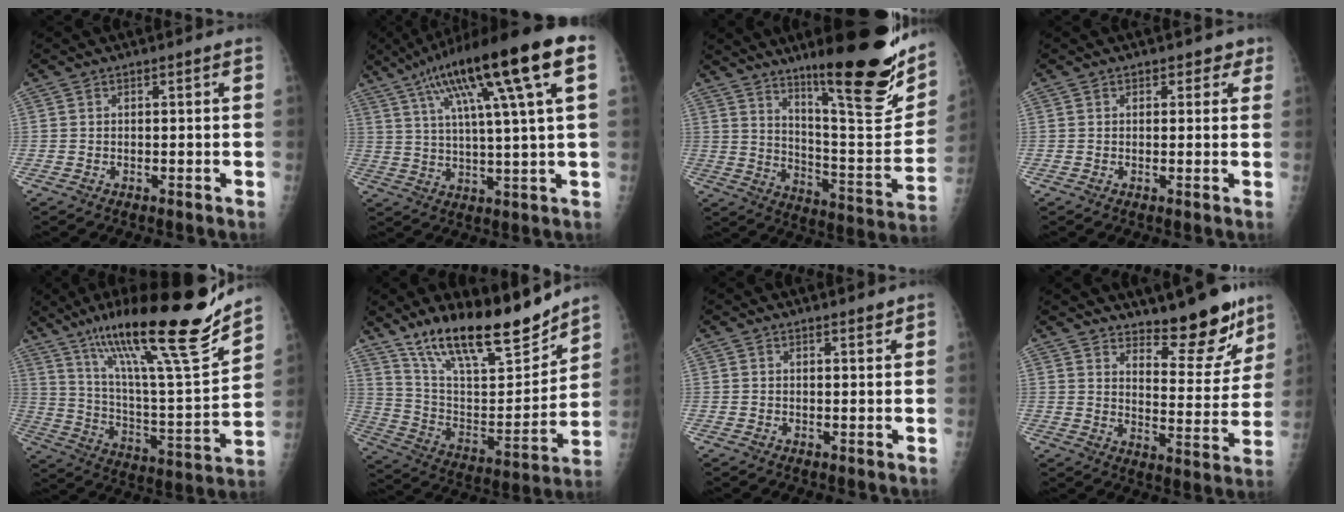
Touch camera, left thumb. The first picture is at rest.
{"total": 20.4, "force": [9.1, 2.4, 18.1], "torque": [-0.299, 0.010, 0.144]}
{"total": 24.4, "force": [15.5, 4.3, 18.4], "torque": [-0.240, -0.088, 0.249]}
{"total": 2.4, "force": [1.4, 1.9, 0.8], "torque": [0.021, -0.003, 0.010]}
{"total": 27.3, "force": [19.3, 3.4, 19.1], "torque": [-0.290, -0.070, 0.327]}
{"total": 22.6, "force": [17.5, 6.5, 12.7], "torque": [-0.177, -0.085, 0.304]}
{"total": 1.5, "force": [1.3, 0.4, 0.6], "torque": [-0.002, -0.009, 0.019]}
{"total": 13.5, "force": [11.0, 4.4, 6.6], "torque": [-0.046, -0.096, 0.162]}